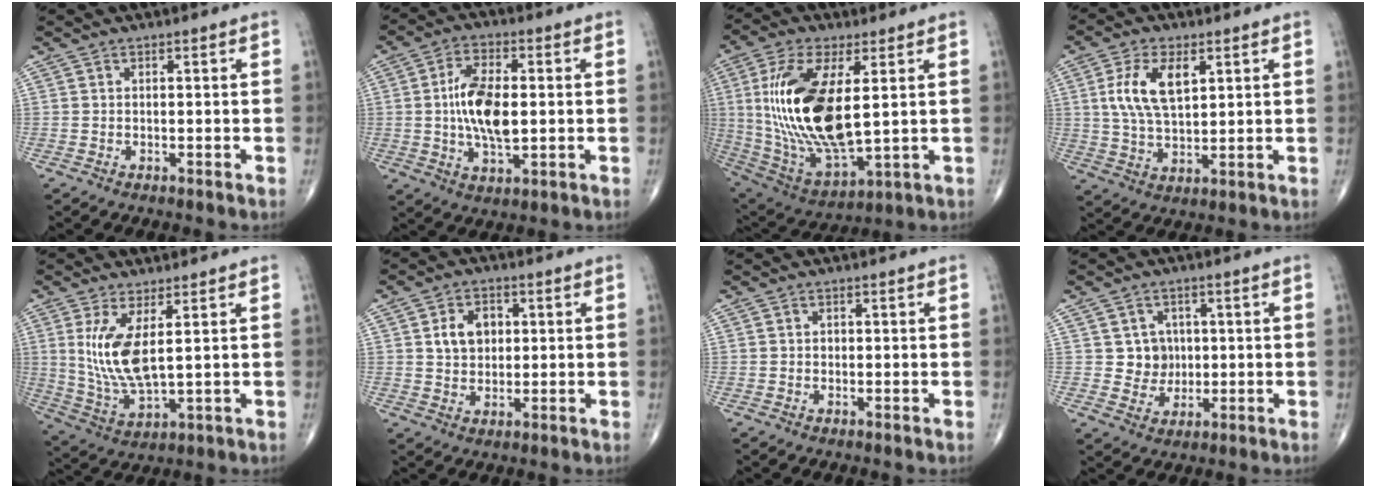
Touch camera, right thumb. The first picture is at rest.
{"total": 11.5, "force": [0.2, 5.5, 10.1], "torque": [-0.184, 0.001, 0.002]}
{"total": 22.0, "force": [2.9, 9.3, 19.8], "torque": [-0.405, -0.022, 0.065]}
{"total": 10.2, "force": [3.1, 5.2, 8.2], "torque": [-0.157, -0.006, 0.062]}
{"total": 10.2, "force": [2.5, 3.4, 9.2], "torque": [-0.198, -0.029, 0.061]}
{"total": 6.6, "force": [1.5, 5.0, 4.2], "torque": [-0.049, -0.001, 0.024]}
{"total": 0.7, "force": [0.0, 0.7, 0.3], "torque": [-0.002, 0.002, -0.001]}
{"total": 5.4, "force": [0.8, 5.1, 1.5], "torque": [0.006, 0.001, 0.013]}